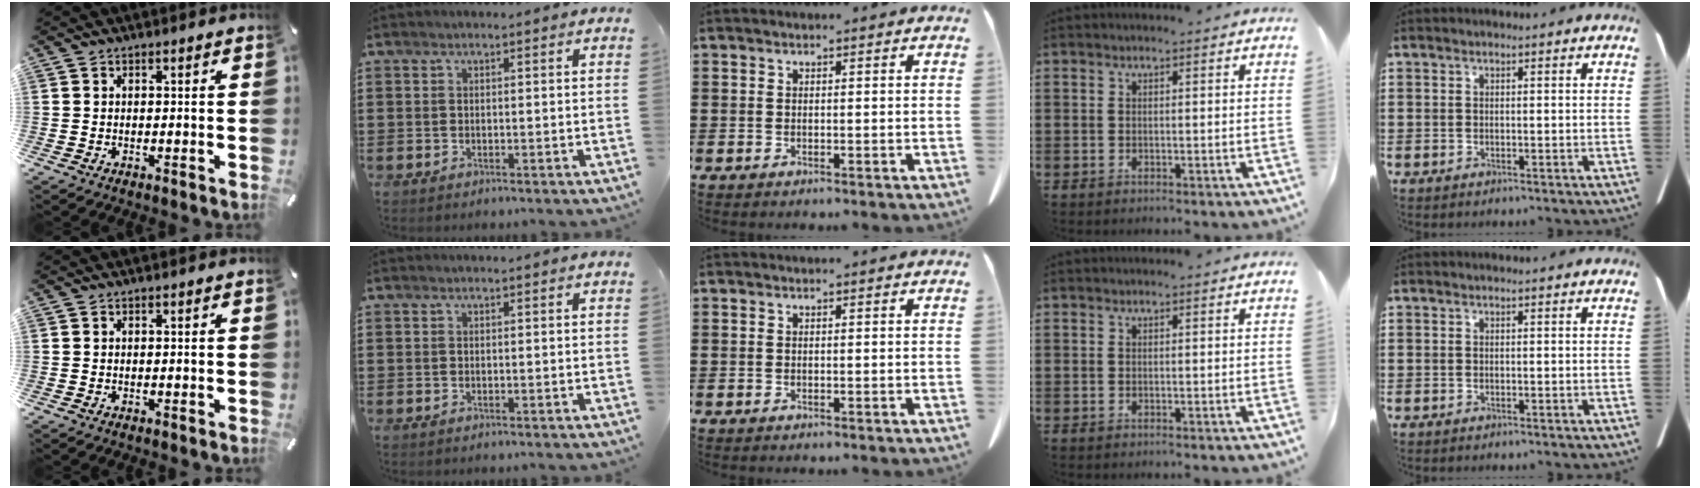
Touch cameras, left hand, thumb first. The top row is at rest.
{}